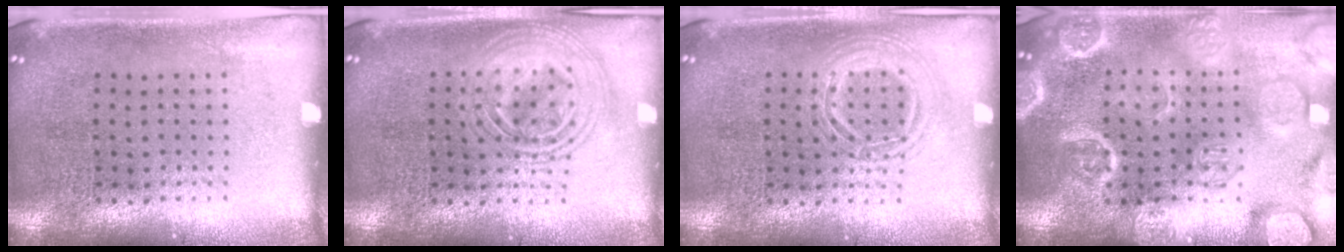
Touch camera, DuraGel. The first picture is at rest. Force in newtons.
{"total": 2.8, "press": 2.8, "slide": 0.4}
{"total": 1.2, "press": 1.2, "slide": 0.1}
{"total": 3.9, "press": 3.9, "slide": 0.4}